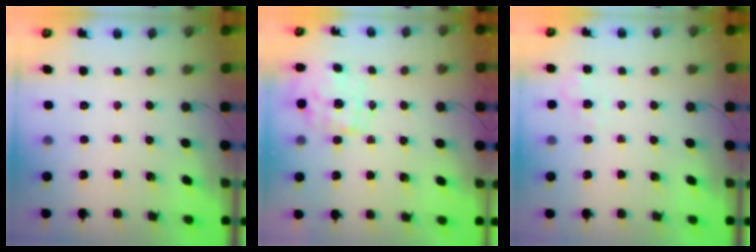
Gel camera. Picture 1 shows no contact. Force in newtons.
{"total": 1.6, "press": 1.4, "slide": 0.8}
{"total": 2.4, "press": 1.7, "slide": 1.7}